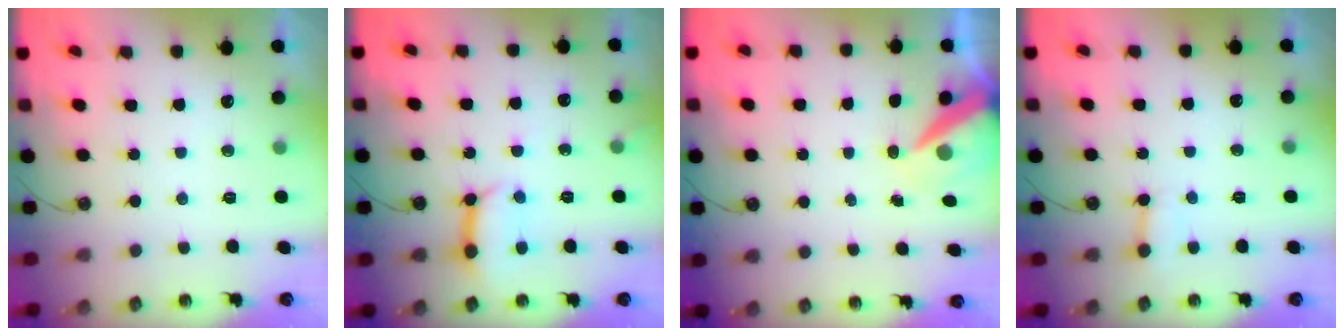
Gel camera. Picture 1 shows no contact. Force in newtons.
{"total": 9.8, "press": 9.7, "slide": 1.4}
{"total": 8.4, "press": 8.3, "slide": 0.5}
{"total": 4.2, "press": 4.2, "slide": 0.3}